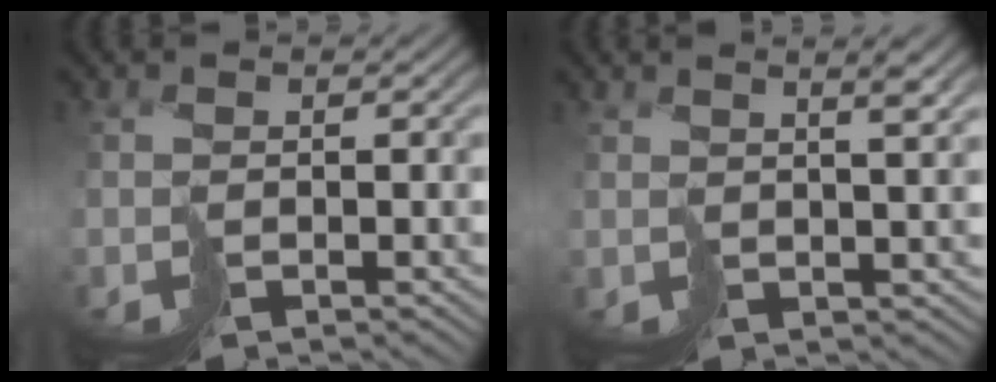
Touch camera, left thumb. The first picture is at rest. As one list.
[{"total": 3.1, "force": [2.7, -0.9, 1.4], "torque": [-0.026, 0.011, 0.054]}]